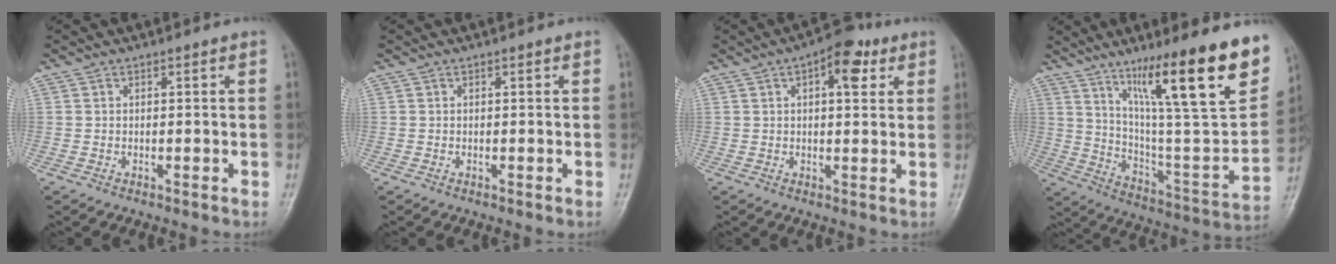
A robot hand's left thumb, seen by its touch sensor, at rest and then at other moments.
{"total": 0.0}
{"total": 7.8, "force": [3.3, 3.6, 6.1], "torque": [-0.063, 0.001, 0.039]}
{"total": 28.3, "force": [15.6, 4.9, 23.2], "torque": [-0.339, -0.052, 0.257]}